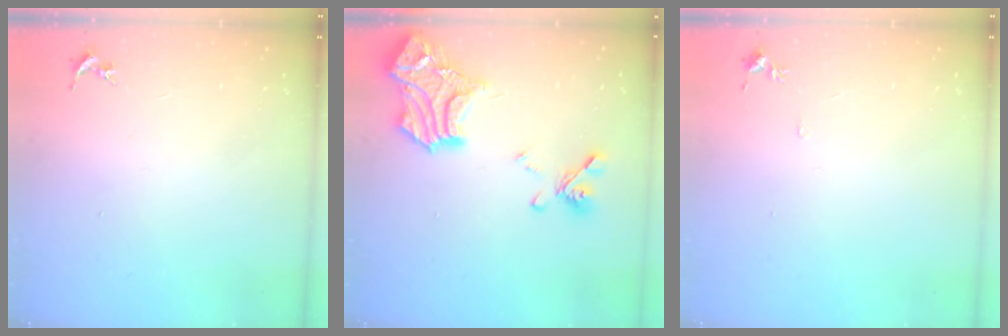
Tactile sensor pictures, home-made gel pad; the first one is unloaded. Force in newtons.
{"total": 22.9, "press": 22.8, "slide": 2.3}
{"total": 4.3, "press": 4.2, "slide": 0.6}